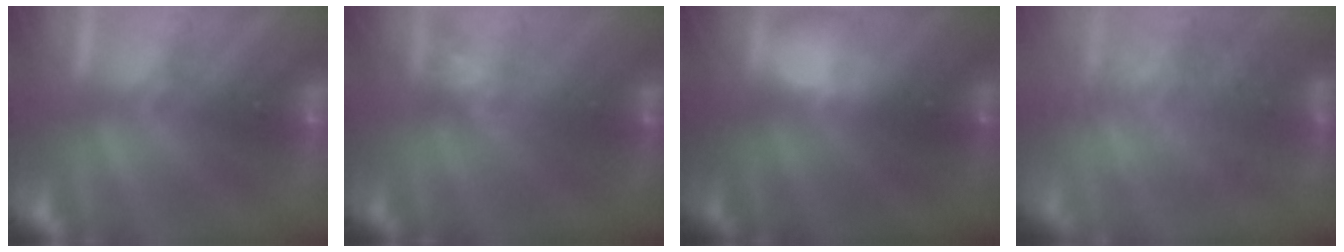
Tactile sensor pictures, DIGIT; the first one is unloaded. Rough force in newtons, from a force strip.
{"total": 2.2}
{"total": 2.4}
{"total": 3.2}